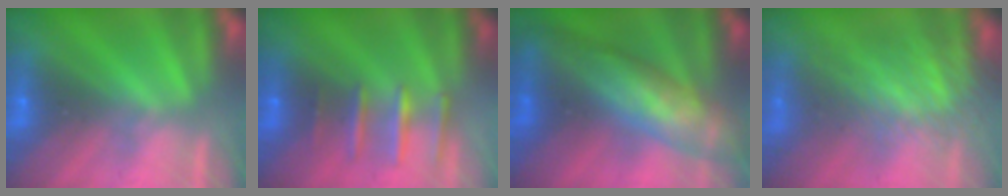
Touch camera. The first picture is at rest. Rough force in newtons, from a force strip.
{"total": 2.5}
{"total": 7.4}
{"total": 2.9}